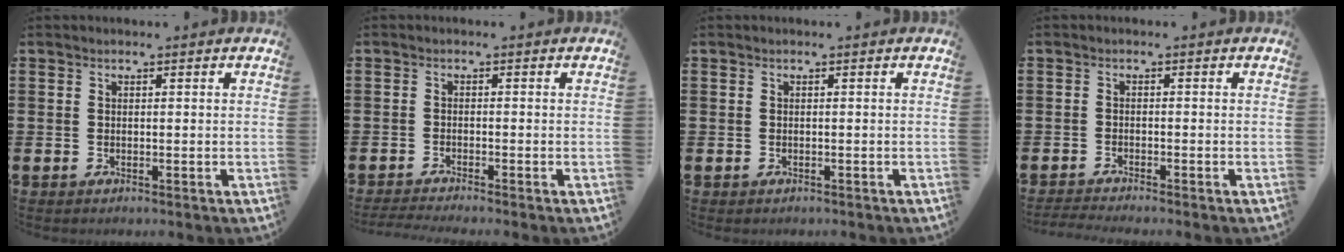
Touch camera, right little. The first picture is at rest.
{"total": 0.7, "force": [-0.6, -0.2, 0.1], "torque": [-0.002, -0.004, -0.012]}
{"total": 0.0}
{"total": 0.7, "force": [-0.7, 0.0, 0.0], "torque": [-0.003, -0.002, -0.015]}